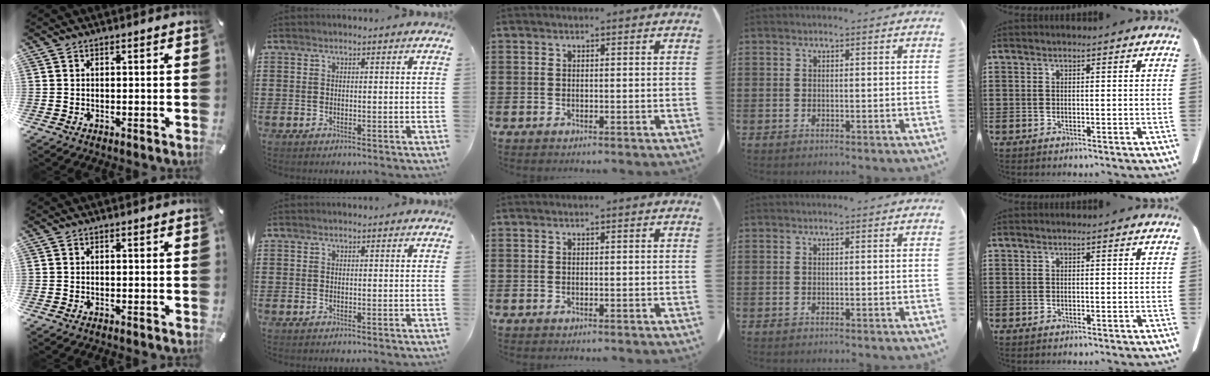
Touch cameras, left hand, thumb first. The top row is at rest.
{}